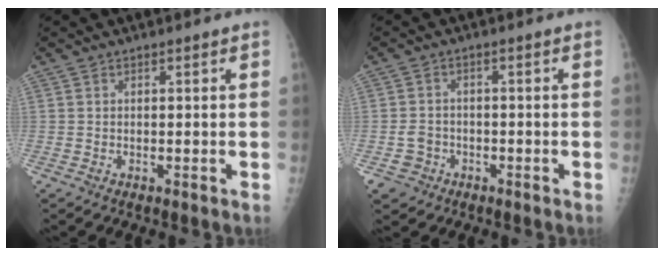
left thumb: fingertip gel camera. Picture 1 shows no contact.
{"total": 3.8, "force": [-1.7, 3.4, 0.4], "torque": [0.005, 0.014, -0.028]}